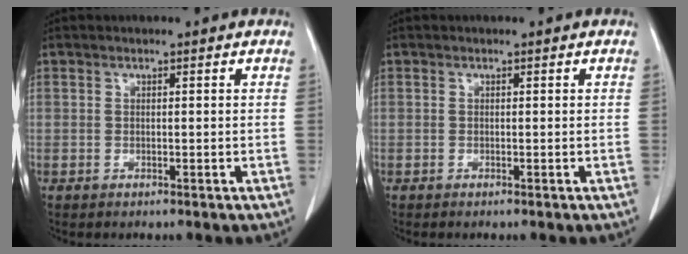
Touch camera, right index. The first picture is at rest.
{"total": 0.0}